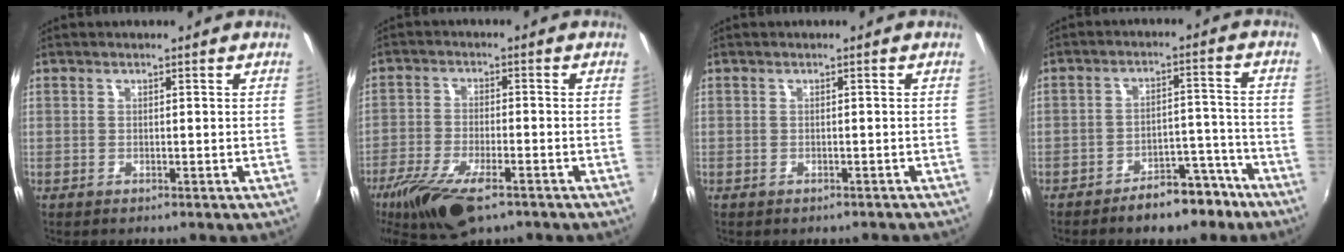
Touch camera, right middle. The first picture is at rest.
{"total": 12.6, "force": [-8.2, 4.4, 8.5], "torque": [-0.192, -0.040, -0.153]}
{"total": 1.8, "force": [-1.6, 0.7, 0.6], "torque": [-0.014, -0.006, -0.017]}
{"total": 8.8, "force": [-6.8, 3.9, 3.9], "torque": [-0.063, 0.035, -0.079]}